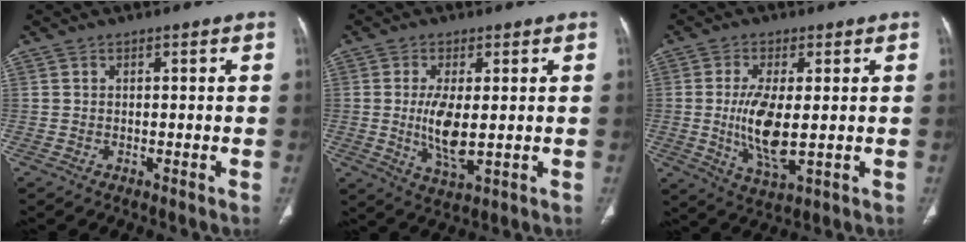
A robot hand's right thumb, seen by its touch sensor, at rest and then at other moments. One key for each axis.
{"total": 7.7, "fx": 0.0, "fy": 2.9, "fz": 7.1, "tx": -0.143, "ty": -0.020, "tz": 0.006}
{"total": 9.9, "fx": -0.3, "fy": 3.7, "fz": 9.2, "tx": -0.188, "ty": -0.021, "tz": 0.003}